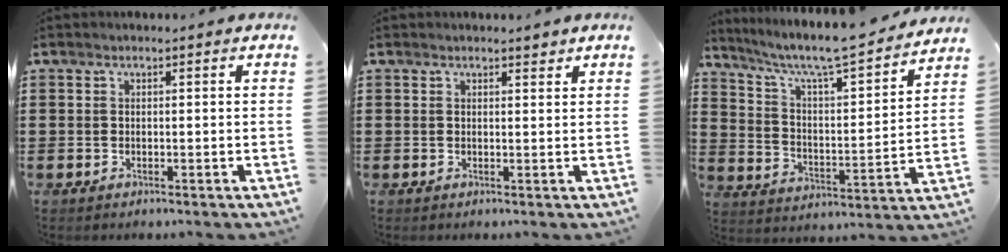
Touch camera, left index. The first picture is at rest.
{"total": 1.5, "force": [1.3, 0.4, 0.6], "torque": [-0.006, -0.001, 0.023]}
{"total": 6.7, "force": [5.9, 0.2, 3.2], "torque": [-0.089, -0.047, 0.092]}